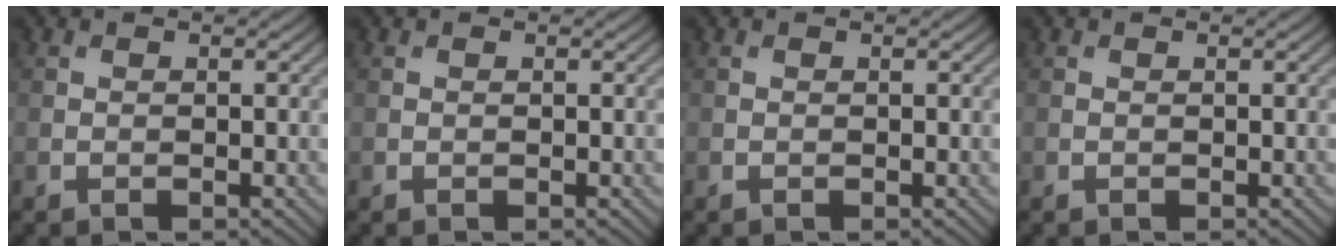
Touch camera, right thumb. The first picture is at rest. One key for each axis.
{"total": 0.0}
{"total": 0.0}
{"total": 0.0}